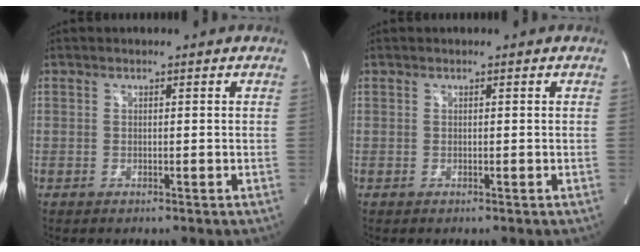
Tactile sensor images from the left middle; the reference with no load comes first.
{"total": 0.0}